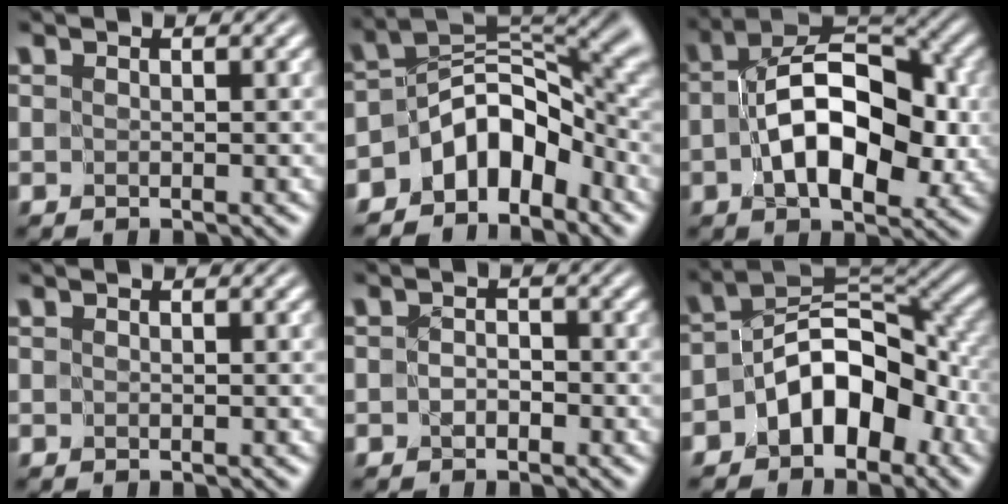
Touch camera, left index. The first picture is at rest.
{"total": 7.4, "force": [-4.4, 4.3, 4.2], "torque": [-0.038, 0.013, -0.091]}
{"total": 9.7, "force": [-0.9, 5.6, 7.9], "torque": [-0.124, 0.012, -0.015]}
{"total": 0.0}
{"total": 0.9, "force": [-0.7, 0.6, 0.3], "torque": [-0.002, 0.002, -0.013]}
{"total": 7.5, "force": [-3.4, 4.6, 4.8], "torque": [-0.055, 0.017, -0.072]}